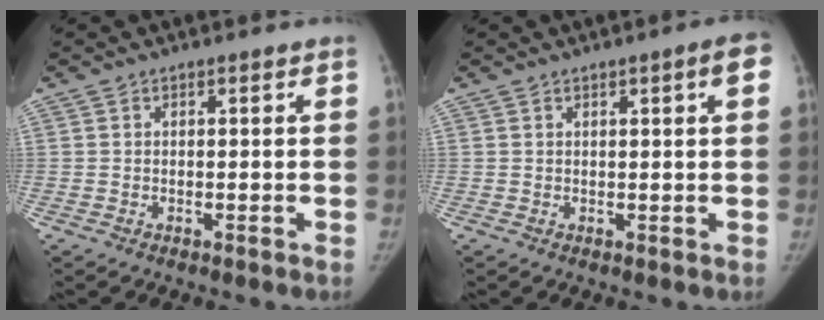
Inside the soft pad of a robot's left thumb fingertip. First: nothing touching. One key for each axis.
{"total": 3.2, "fx": 1.1, "fy": 0.6, "fz": 3.0, "tx": -0.031, "ty": 0.001, "tz": 0.013}